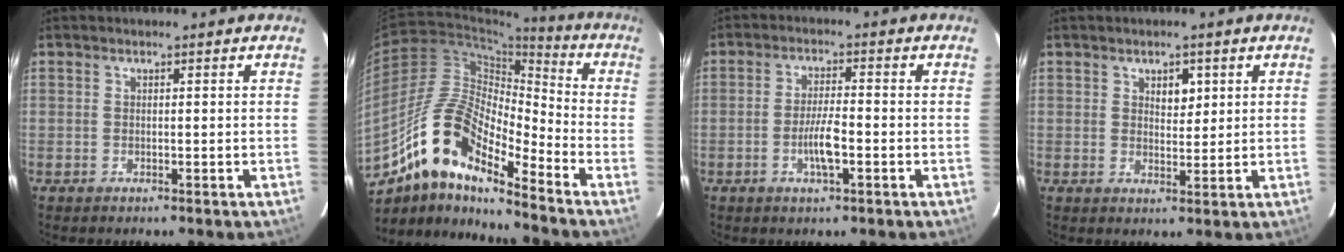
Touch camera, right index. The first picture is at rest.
{"total": 14.0, "force": [-9.3, 3.9, 9.7], "torque": [-0.187, 0.030, -0.164]}
{"total": 7.0, "force": [-2.4, 1.1, 6.5], "torque": [-0.125, 0.001, -0.043]}
{"total": 3.1, "force": [1.5, 1.7, 2.2], "torque": [-0.031, 0.000, 0.024]}